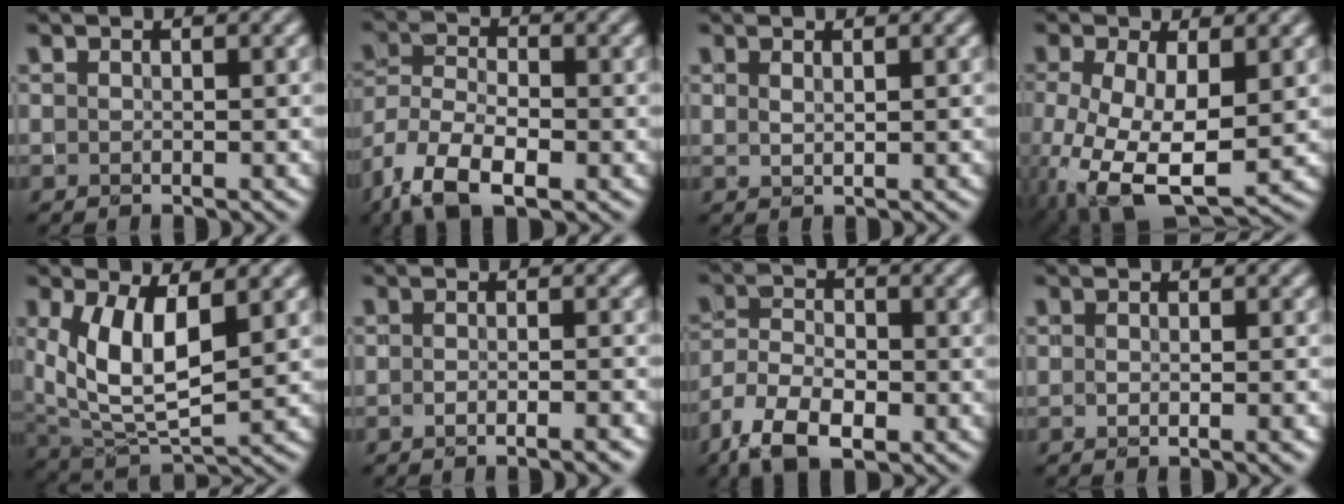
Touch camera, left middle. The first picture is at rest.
{"total": 8.2, "force": [-4.8, 3.8, 5.5], "torque": [-0.117, -0.010, -0.098]}
{"total": 0.8, "force": [0.6, 0.2, 0.5], "torque": [-0.011, 0.000, 0.013]}
{"total": 9.7, "force": [-2.6, 4.7, 8.1], "torque": [-0.176, -0.028, -0.038]}
{"total": 7.3, "force": [1.8, 3.4, 6.2], "torque": [-0.136, -0.013, 0.040]}
{"total": 2.3, "force": [-1.3, 0.6, 1.8], "torque": [-0.016, 0.003, -0.023]}
{"total": 6.5, "force": [-3.8, 3.3, 4.1], "torque": [-0.084, -0.002, -0.079]}
{"total": 1.8, "force": [-0.3, 0.6, 1.6], "torque": [-0.017, -0.007, 0.001]}